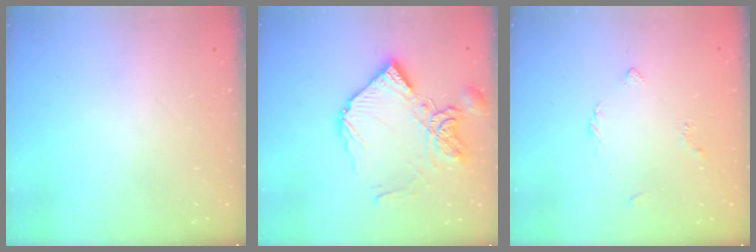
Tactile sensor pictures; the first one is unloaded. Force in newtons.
{"total": 15.1, "press": 15.0, "slide": 1.3}
{"total": 2.6, "press": 2.5, "slide": 0.6}